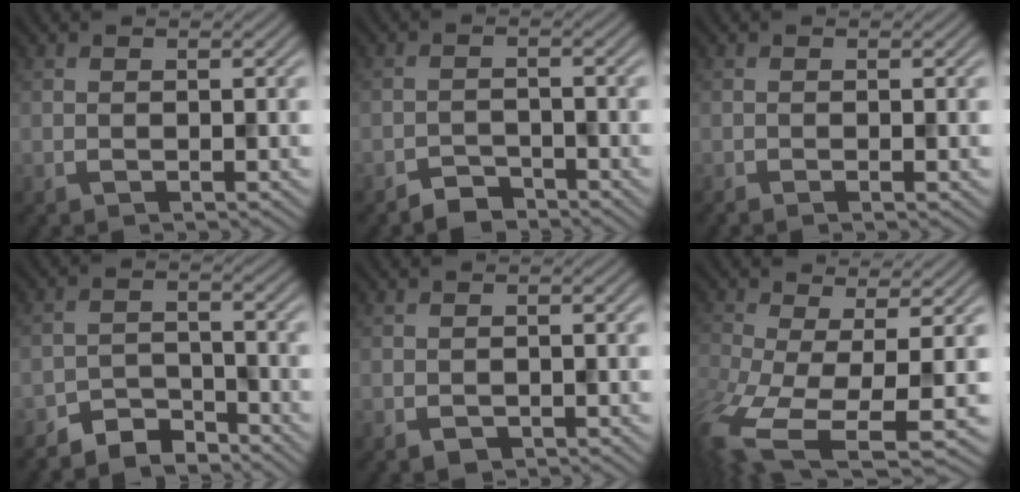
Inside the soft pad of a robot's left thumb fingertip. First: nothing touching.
{"total": 2.3, "force": [-2.2, 0.4, -0.6], "torque": [0.015, 0.002, -0.042]}
{"total": 0.9, "force": [-0.5, 0.1, 0.7], "torque": [-0.009, -0.003, -0.012]}
{"total": 3.6, "force": [-3.5, 0.8, -0.3], "torque": [0.013, 0.002, -0.068]}
{"total": 0.8, "force": [-0.7, 0.5, 0.0], "torque": [-0.002, -0.006, -0.007]}
{"total": 10.1, "force": [-4.1, 4.1, 8.3], "torque": [-0.203, -0.046, -0.057]}